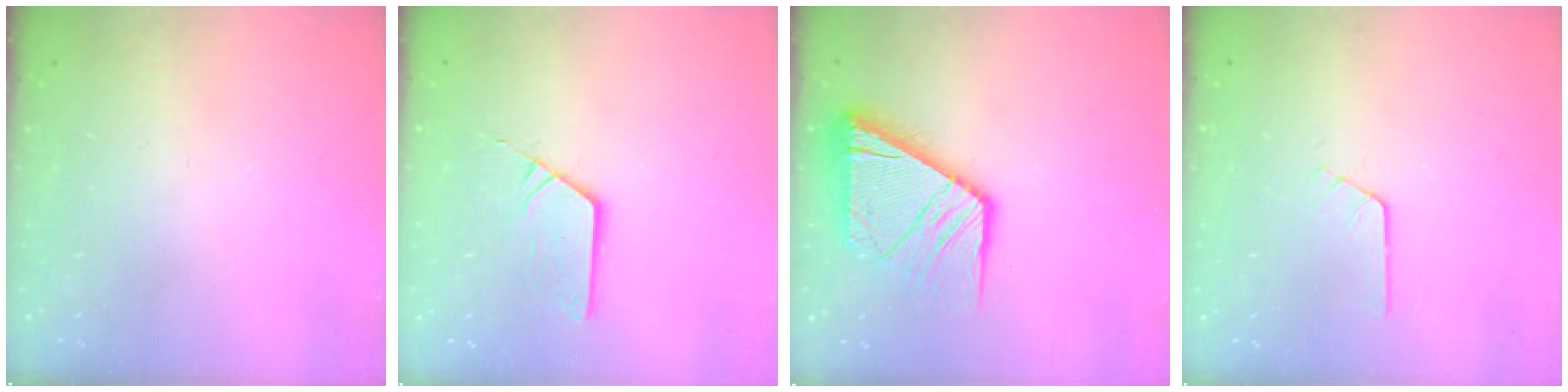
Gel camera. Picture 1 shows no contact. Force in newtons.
{"total": 3.5, "press": 3.5, "slide": 0.3}
{"total": 15.3, "press": 15.2, "slide": 1.6}
{"total": 2.7, "press": 2.7, "slide": 0.2}